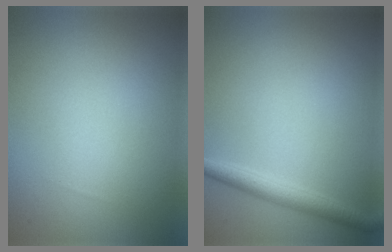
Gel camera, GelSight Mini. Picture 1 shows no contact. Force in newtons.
{"total": 2.3, "press": 2.3, "slide": 0.1}